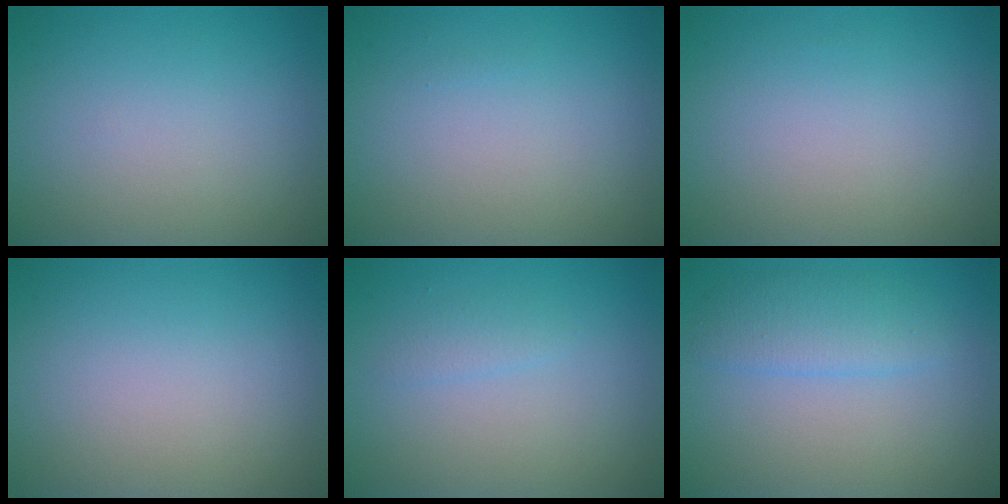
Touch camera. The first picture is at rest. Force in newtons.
{"total": 0.0}
{"total": 0.0}
{"total": 0.0}
{"total": 0.9, "press": 0.9, "slide": 0.1}
{"total": 2.6, "press": 2.6, "slide": 0.1}